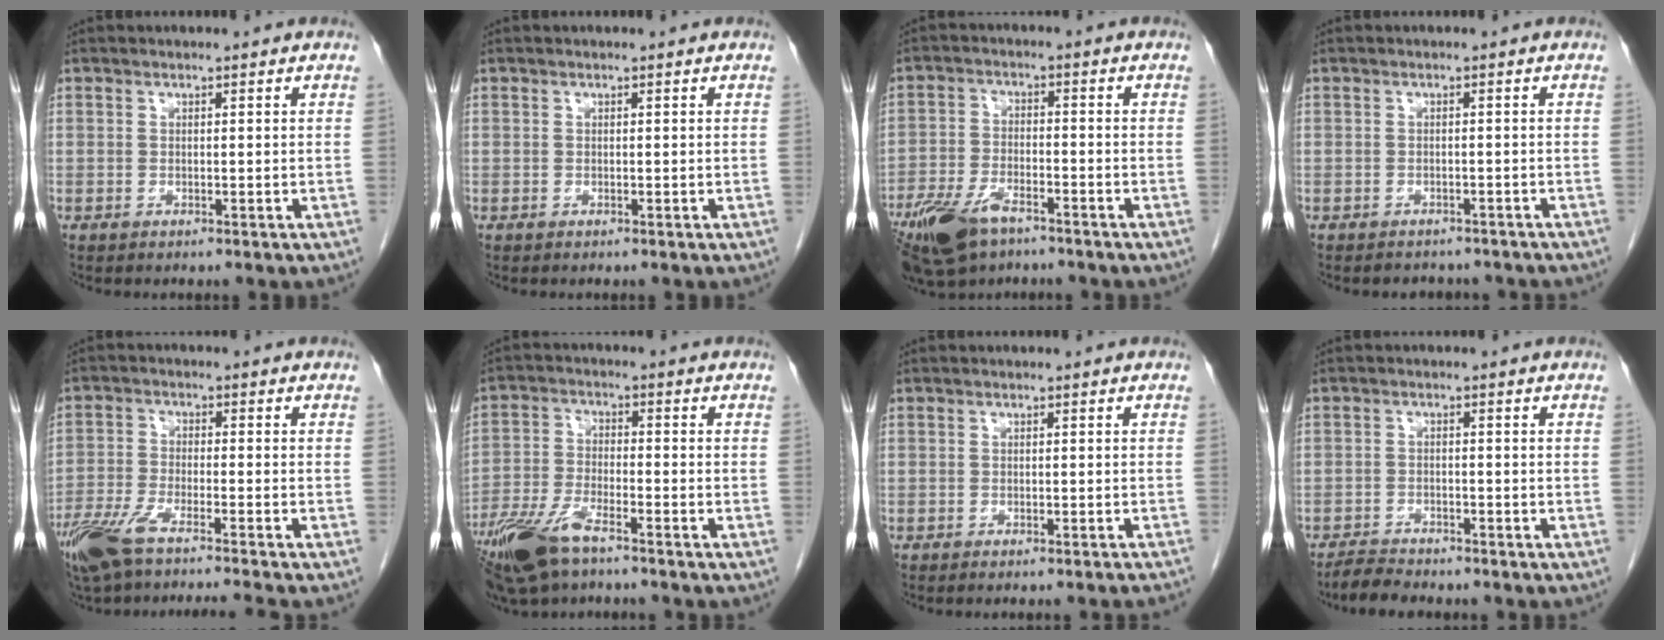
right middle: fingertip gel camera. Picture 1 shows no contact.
{"total": 0.0}
{"total": 10.8, "force": [-7.5, 4.4, 6.4], "torque": [-0.130, -0.013, -0.135]}
{"total": 4.5, "force": [-4.1, 1.8, 0.6], "torque": [-0.005, 0.001, -0.045]}
{"total": 11.6, "force": [-9.5, -0.1, 6.7], "torque": [-0.119, -0.025, -0.161]}
{"total": 11.1, "force": [-7.9, 3.2, 7.1], "torque": [-0.148, -0.020, -0.151]}
{"total": 4.4, "force": [-4.0, -0.6, 1.6], "torque": [-0.015, -0.007, -0.048]}
{"total": 3.4, "force": [-3.3, 0.4, 0.7], "torque": [-0.021, -0.013, -0.061]}